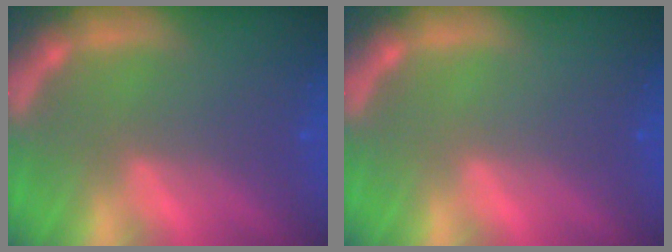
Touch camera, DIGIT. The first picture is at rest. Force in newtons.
{"total": 0.0}